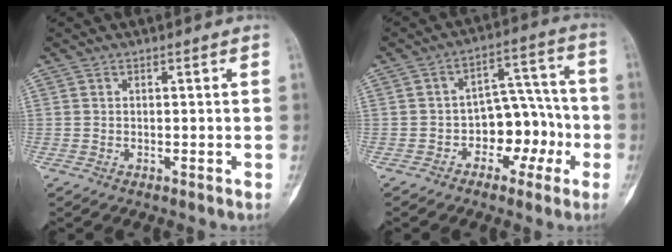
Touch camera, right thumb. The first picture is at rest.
{"total": 9.9, "force": [-3.3, 6.9, 6.2], "torque": [-0.049, 0.058, -0.052]}